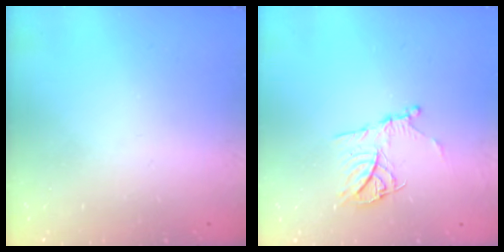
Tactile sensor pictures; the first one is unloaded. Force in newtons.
{"total": 12.7, "press": 12.6, "slide": 1.4}